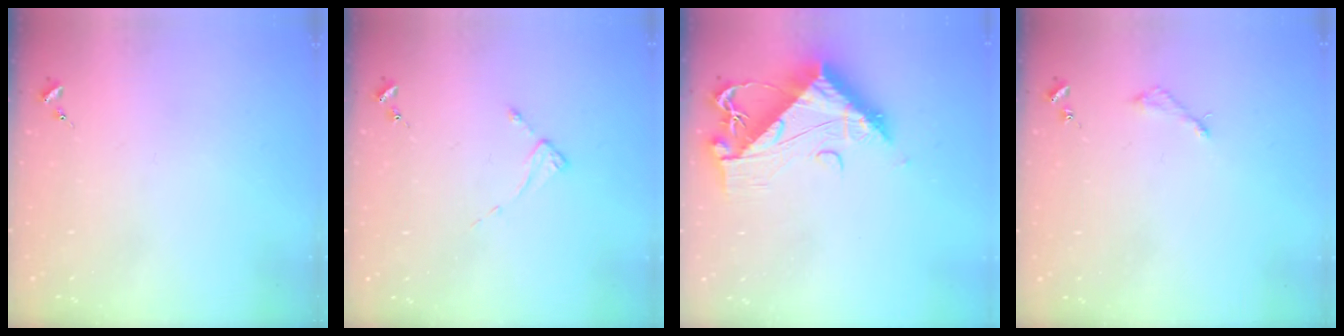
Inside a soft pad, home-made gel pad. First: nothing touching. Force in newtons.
{"total": 2.6, "press": 2.6, "slide": 0.2}
{"total": 13.0, "press": 12.9, "slide": 1.3}
{"total": 3.1, "press": 3.0, "slide": 0.3}